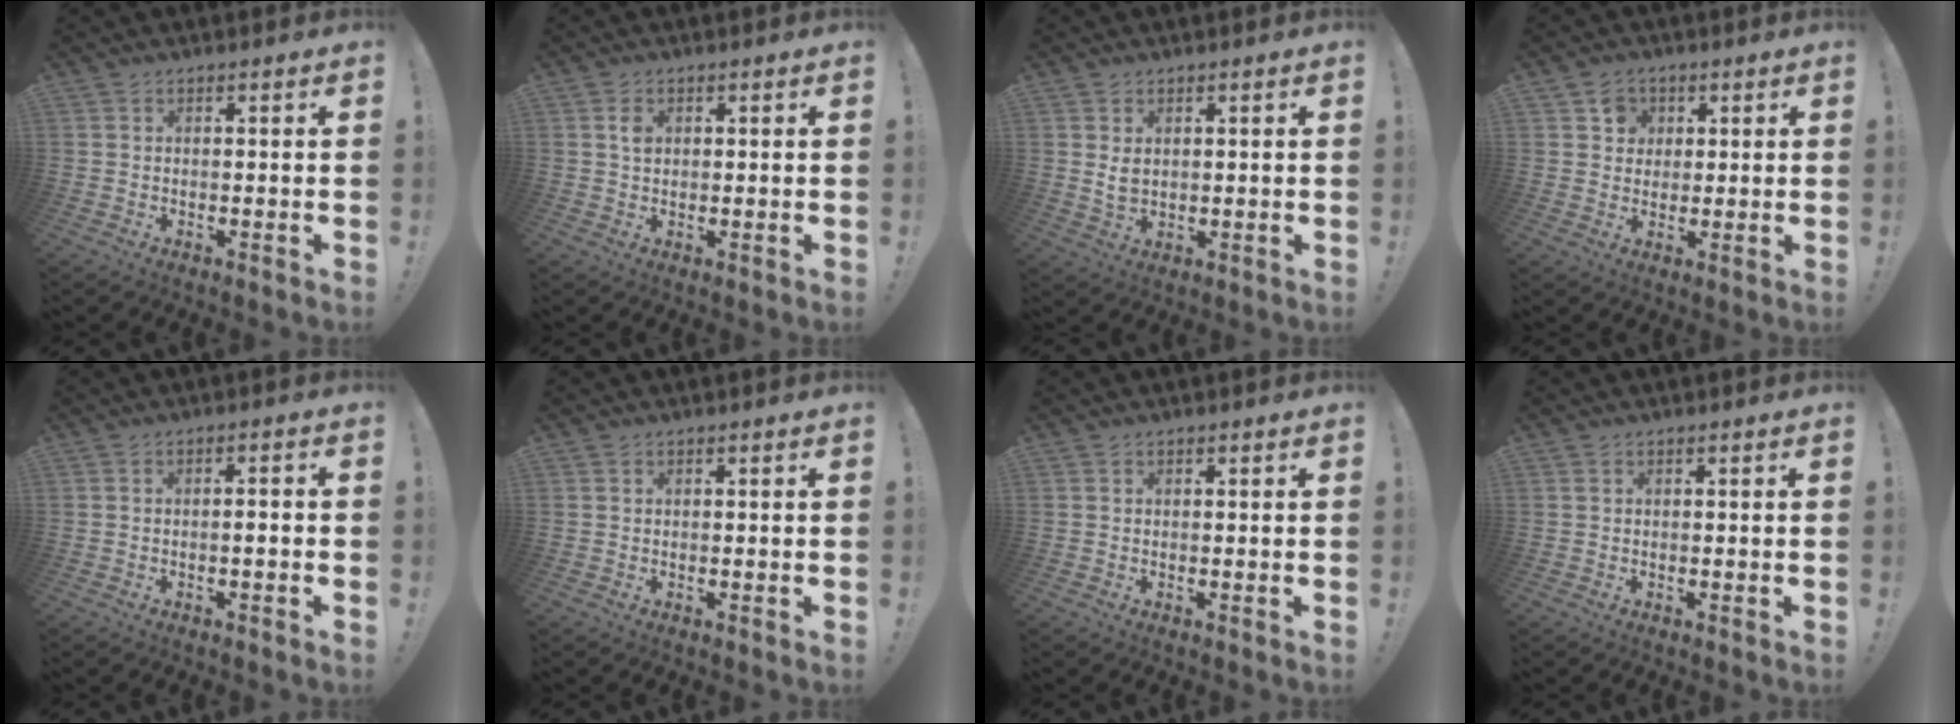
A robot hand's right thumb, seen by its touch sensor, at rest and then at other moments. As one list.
[{"total": 2.6, "force": [0.7, 1.8, 1.7], "torque": [-0.020, -0.002, 0.009]}, {"total": 4.1, "force": [1.7, 3.0, 2.4], "torque": [-0.033, -0.005, 0.027]}, {"total": 5.9, "force": [2.3, 5.3, 1.3], "torque": [-0.018, -0.005, 0.045]}, {"total": 2.4, "force": [-1.0, 0.1, 2.1], "torque": [-0.035, 0.001, -0.018]}, {"total": 0.0}, {"total": 0.0}, {"total": 0.0}]